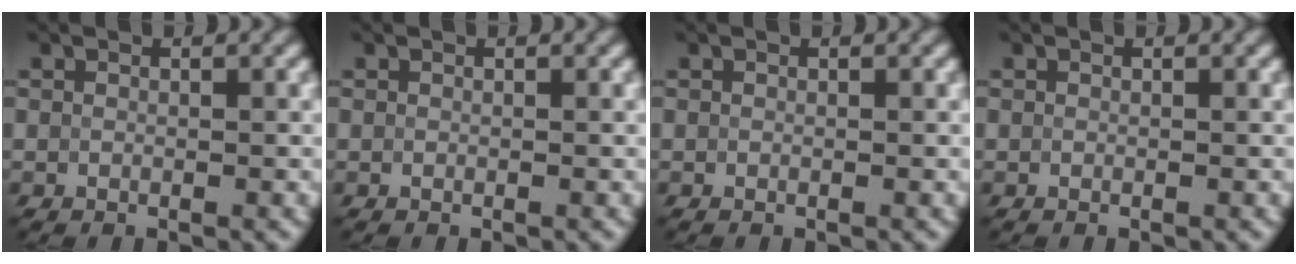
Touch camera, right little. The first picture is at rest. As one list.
[{"total": 0.0}, {"total": 0.0}, {"total": 0.0}]